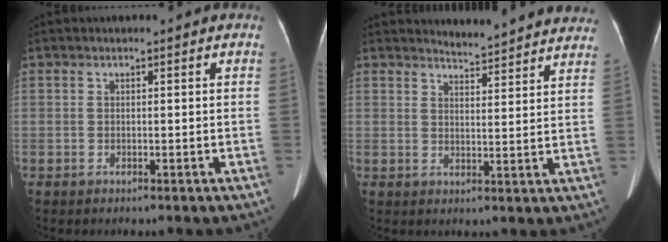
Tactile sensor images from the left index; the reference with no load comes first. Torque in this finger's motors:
{"motor_torque": [0.87, -1.27, 0.02, 0.01]}